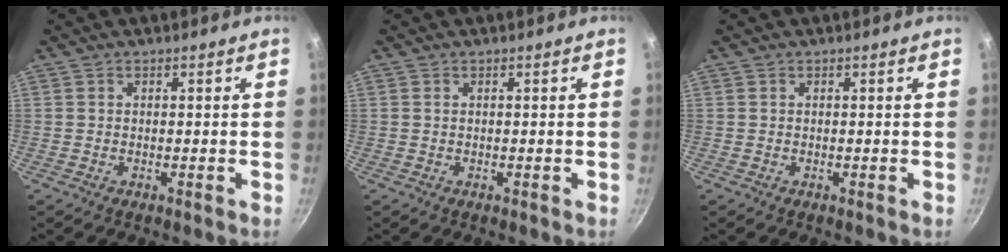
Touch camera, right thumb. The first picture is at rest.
{"total": 0.0}
{"total": 0.0}